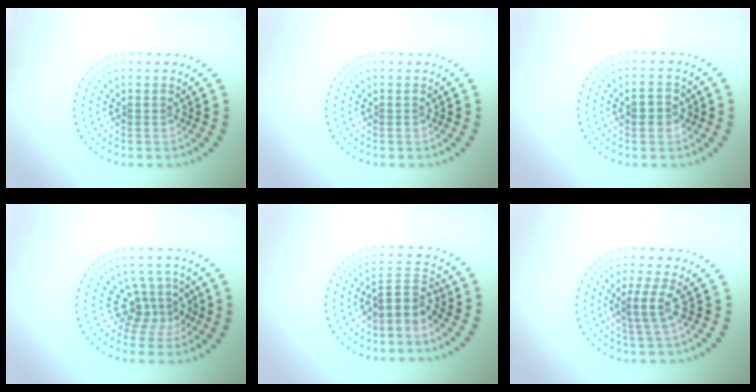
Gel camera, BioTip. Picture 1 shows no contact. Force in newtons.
{"total": 0.0}
{"total": 1.6, "press": 1.6, "slide": 0.2}
{"total": 3.1, "press": 2.2, "slide": 2.1}
{"total": 3.1, "press": 2.7, "slide": 1.6}
{"total": 2.3, "press": 1.8, "slide": 1.5}